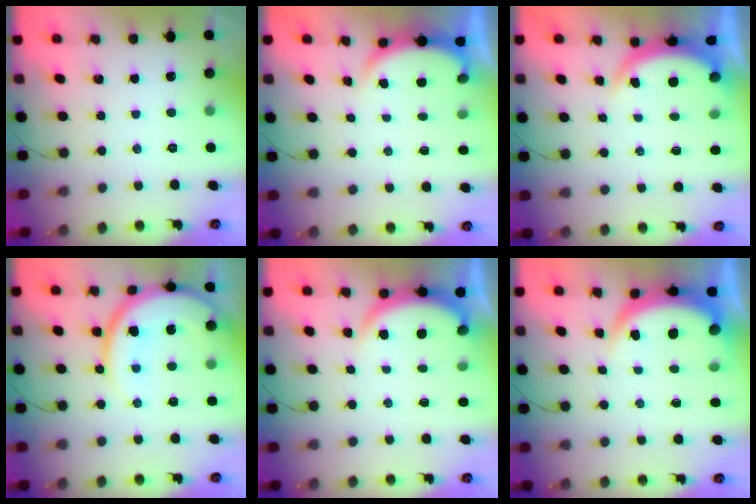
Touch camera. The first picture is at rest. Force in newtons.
{"total": 2.8, "press": 2.7, "slide": 0.6}
{"total": 5.1, "press": 5.0, "slide": 0.9}
{"total": 13.9, "press": 13.8, "slide": 1.4}
{"total": 4.6, "press": 4.6, "slide": 0.4}
{"total": 6.4, "press": 6.3, "slide": 1.0}